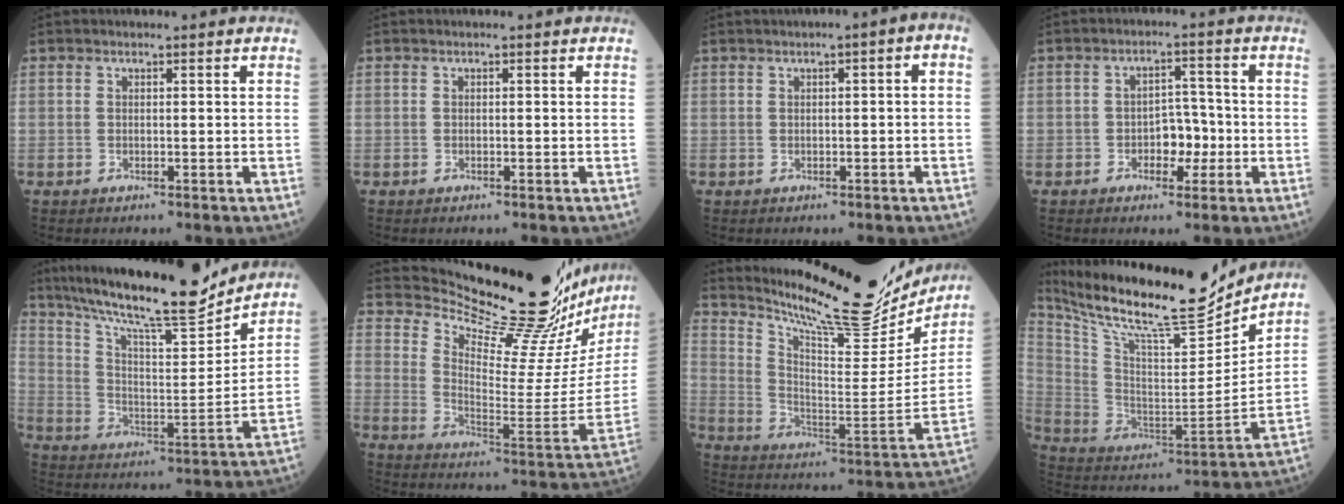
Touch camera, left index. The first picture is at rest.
{"total": 0.0}
{"total": 2.7, "force": [0.1, 0.5, 2.7], "torque": [-0.031, 0.011, -0.002]}
{"total": 4.4, "force": [-1.6, 2.6, 3.2], "torque": [-0.042, 0.008, -0.028]}
{"total": 20.3, "force": [18.1, 1.3, 9.1], "torque": [-0.169, -0.018, 0.288]}
{"total": 25.7, "force": [23.7, 1.0, 9.9], "torque": [-0.160, -0.127, 0.320]}
{"total": 23.2, "force": [21.0, 3.9, 9.0], "torque": [-0.156, -0.055, 0.302]}
{"total": 24.3, "force": [21.9, 3.1, 10.1], "torque": [-0.209, -0.046, 0.352]}